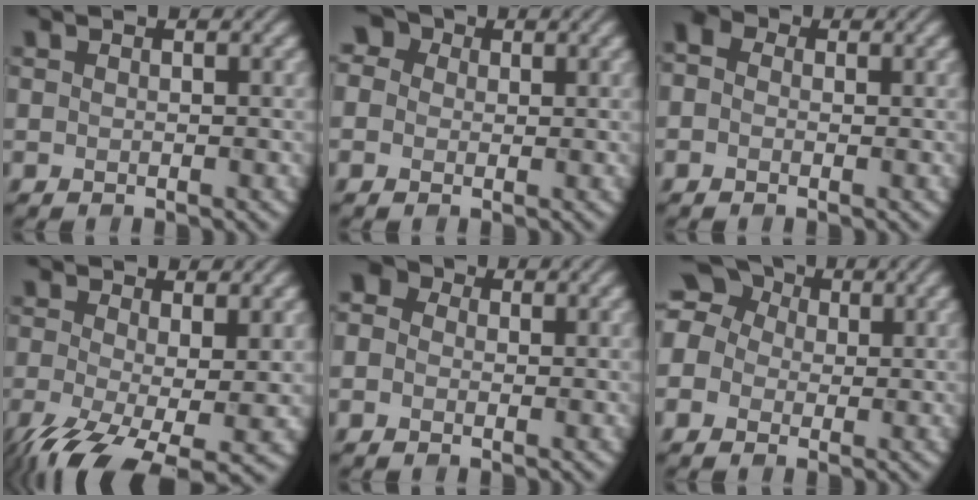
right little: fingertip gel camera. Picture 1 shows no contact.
{"total": 4.6, "force": [1.8, 3.6, 2.2], "torque": [-0.037, 0.030, -0.008]}
{"total": 3.2, "force": [0.6, 2.5, 1.8], "torque": [-0.026, 0.014, -0.022]}
{"total": 9.4, "force": [-3.9, 3.7, 7.7], "torque": [-0.155, -0.038, -0.059]}
{"total": 3.6, "force": [0.8, 2.9, 1.9], "torque": [-0.030, 0.019, -0.018]}
{"total": 8.1, "force": [1.3, 7.0, 3.8], "torque": [-0.077, 0.044, -0.024]}